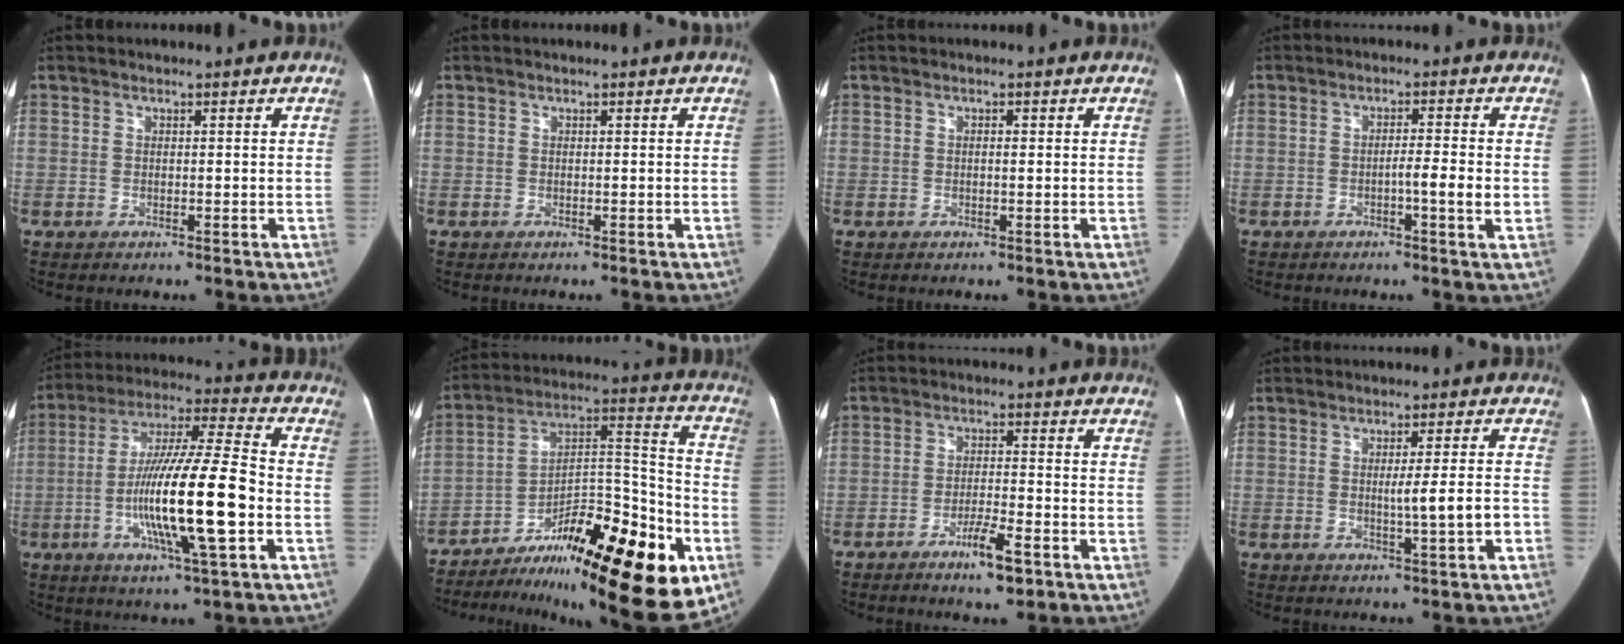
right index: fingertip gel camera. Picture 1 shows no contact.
{"total": 0.0}
{"total": 0.7, "force": [0.1, 0.1, 0.7], "torque": [-0.013, 0.000, 0.000]}
{"total": 3.9, "force": [-0.9, -0.3, 3.8], "torque": [-0.058, -0.001, -0.016]}
{"total": 18.4, "force": [-4.3, 1.1, 17.8], "torque": [-0.326, -0.005, -0.077]}
{"total": 26.0, "force": [-14.2, 5.8, 21.0], "torque": [-0.252, 0.025, -0.210]}
{"total": 6.4, "force": [-3.7, 1.0, 5.0], "torque": [-0.091, -0.006, -0.060]}
{"total": 4.9, "force": [-1.2, -0.6, 4.8], "torque": [-0.072, -0.006, -0.016]}